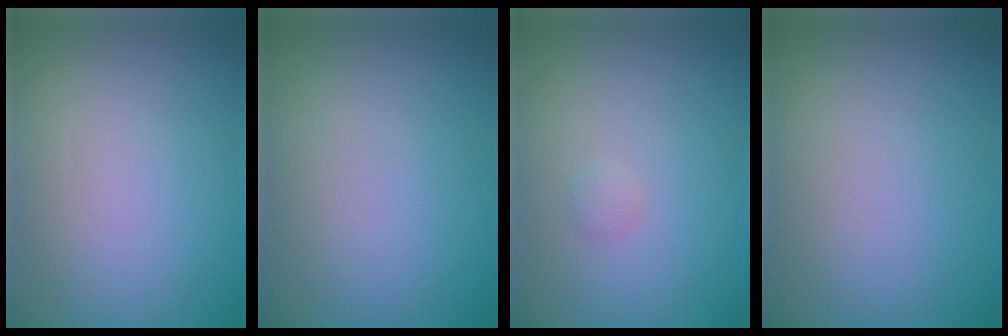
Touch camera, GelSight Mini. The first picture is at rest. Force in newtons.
{"total": 0.0}
{"total": 0.6, "press": 0.6, "slide": 0.0}
{"total": 0.0}